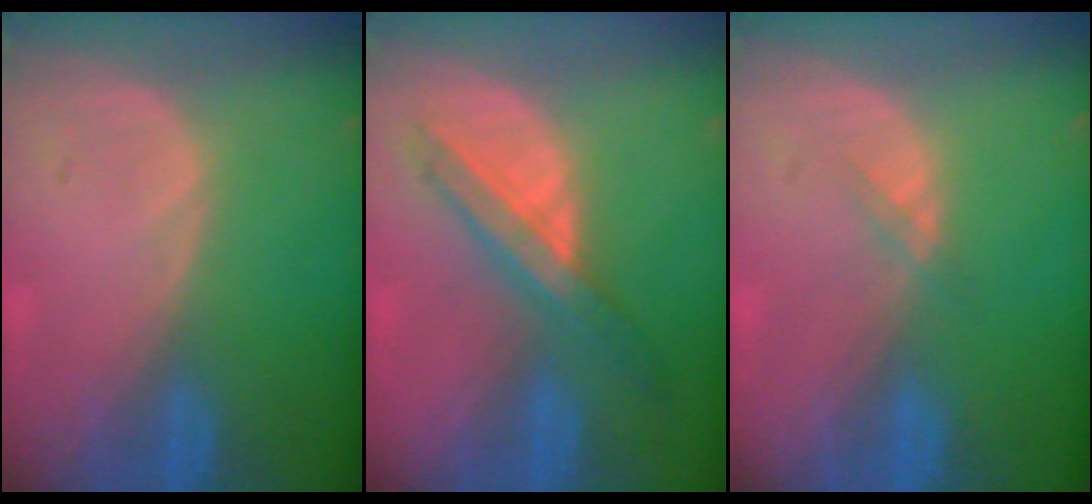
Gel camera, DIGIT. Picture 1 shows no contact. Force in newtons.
{"total": 6.1, "press": 6.0, "slide": 1.0}
{"total": 1.0, "press": 1.0, "slide": 0.2}